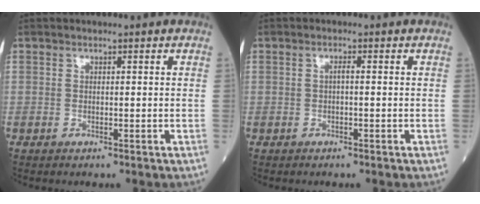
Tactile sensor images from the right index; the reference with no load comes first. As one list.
[{"total": 1.0, "force": [0.0, 0.1, 1.0], "torque": [-0.018, 0.002, -0.001]}]